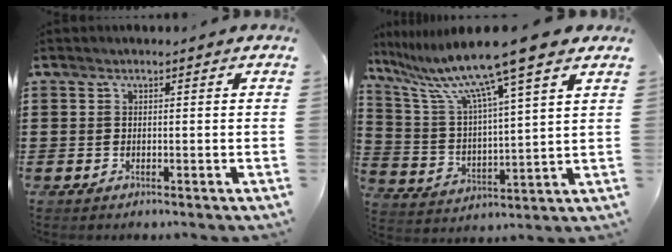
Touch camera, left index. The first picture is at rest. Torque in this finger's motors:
{"motor_torque": [1.43, -0.71, 1.05, 0.21]}